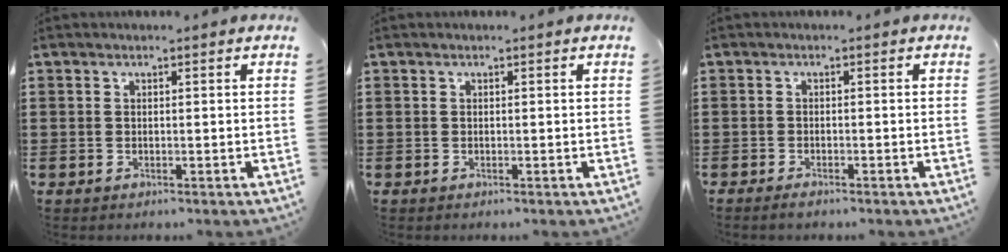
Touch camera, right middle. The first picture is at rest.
{"total": 0.0}
{"total": 1.0, "force": [-0.8, 0.2, 0.5], "torque": [-0.013, -0.006, -0.014]}